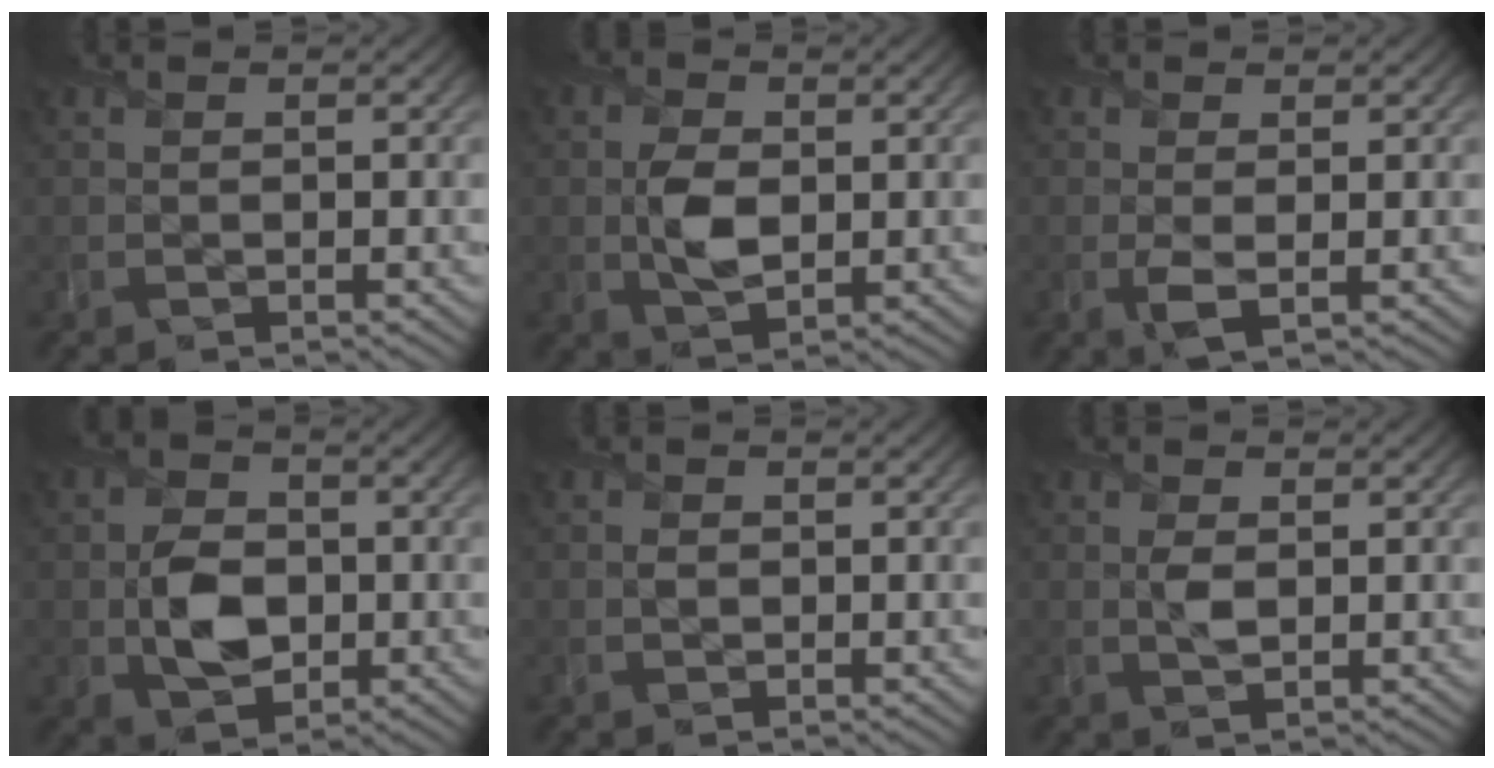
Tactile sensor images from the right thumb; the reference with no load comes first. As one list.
[{"total": 4.6, "force": [0.0, 3.1, 3.4], "torque": [-0.075, -0.006, -0.001]}, {"total": 2.0, "force": [-0.1, 0.9, 1.8], "torque": [-0.043, -0.007, -0.004]}, {"total": 6.1, "force": [-0.9, 4.6, 3.9], "torque": [-0.082, -0.012, -0.021]}, {"total": 0.9, "force": [-0.1, 0.9, 0.4], "torque": [-0.008, -0.006, -0.005]}, {"total": 1.9, "force": [0.2, 1.2, 1.5], "torque": [-0.033, -0.004, 0.003]}]